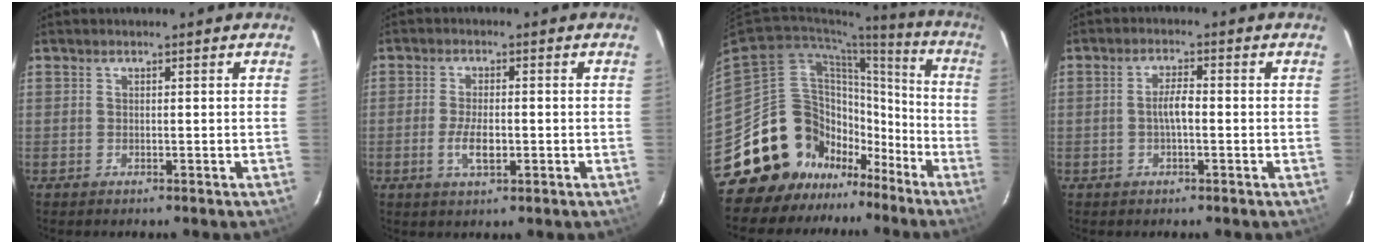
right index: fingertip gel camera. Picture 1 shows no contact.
{"total": 4.6, "force": [-1.3, 1.6, 4.1], "torque": [-0.083, -0.007, -0.023]}
{"total": 19.7, "force": [-12.0, 15.1, 4.0], "torque": [-0.093, 0.085, -0.181]}
{"total": 3.2, "force": [-0.6, 0.9, 3.1], "torque": [-0.059, 0.005, -0.010]}